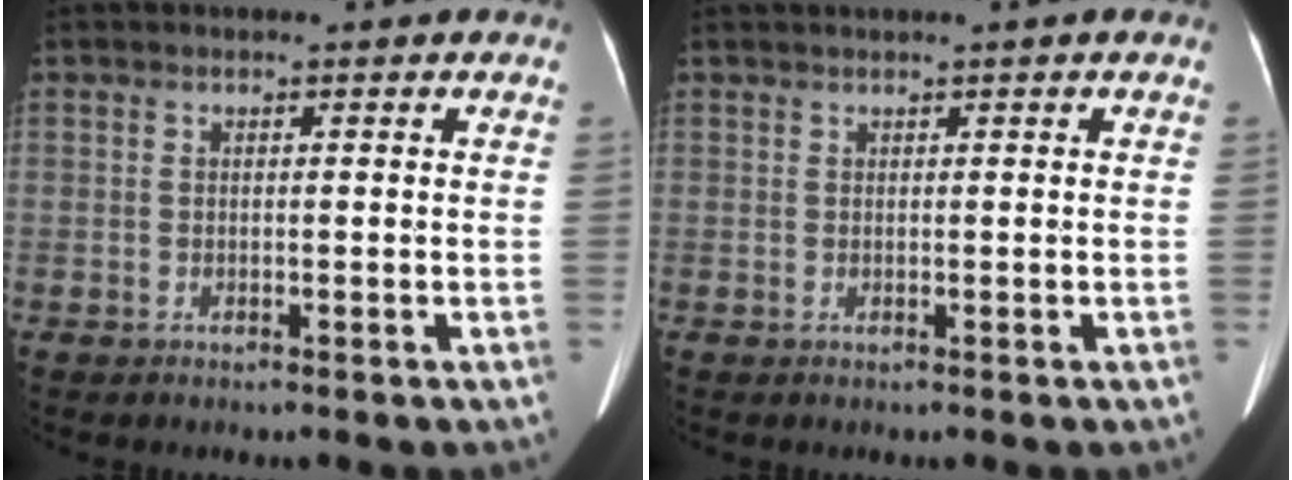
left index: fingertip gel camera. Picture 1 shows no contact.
{"total": 0.8, "force": [0.5, -0.2, 0.6], "torque": [-0.017, 0.007, 0.015]}